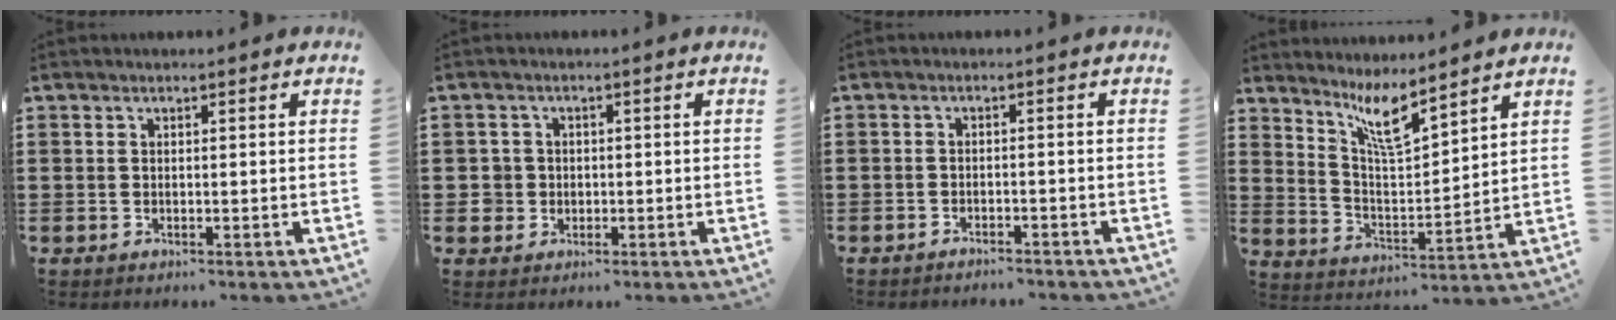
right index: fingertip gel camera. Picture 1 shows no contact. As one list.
[{"total": 2.6, "force": [-0.5, 2.6, 0.4], "torque": [-0.020, 0.006, -0.013]}, {"total": 1.7, "force": [-1.6, 0.3, -0.2], "torque": [-0.004, 0.005, -0.036]}, {"total": 7.3, "force": [5.5, 1.4, 4.6], "torque": [-0.098, -0.022, 0.097]}]